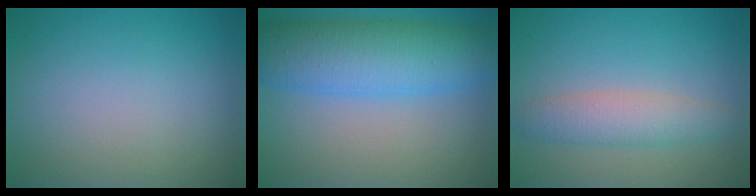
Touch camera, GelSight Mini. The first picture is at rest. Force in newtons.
{"total": 8.9, "press": 8.9, "slide": 0.3}
{"total": 3.4, "press": 3.4, "slide": 0.1}